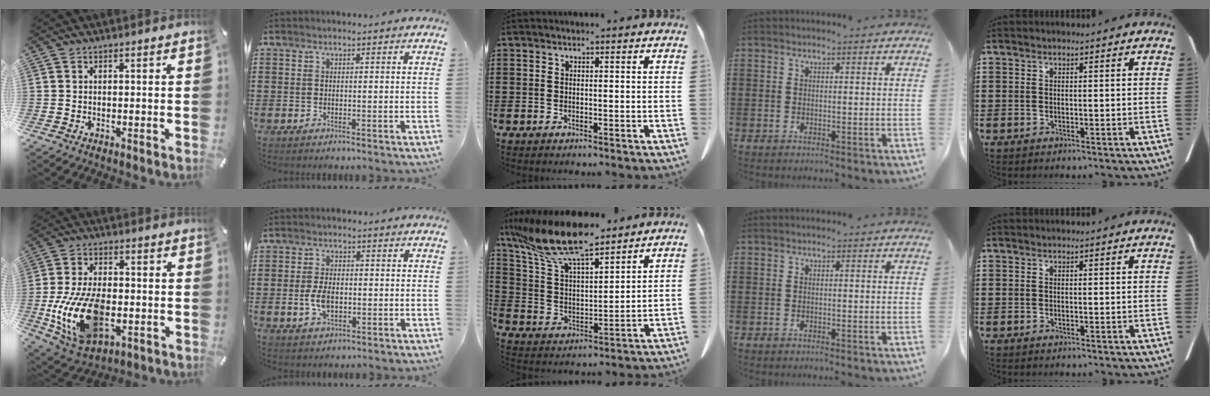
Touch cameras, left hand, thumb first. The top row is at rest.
{"thumb": {"total": 18.1, "force": [-4.0, 11.2, 13.6], "torque": [-0.288, -0.001, -0.065]}, "index": {"total": 4.7, "force": [-0.6, 2.5, 3.9], "torque": [-0.091, -0.004, -0.016]}, "middle": {"total": 12.8, "force": [10.0, 2.1, 7.6], "torque": [-0.192, -0.050, 0.174]}}